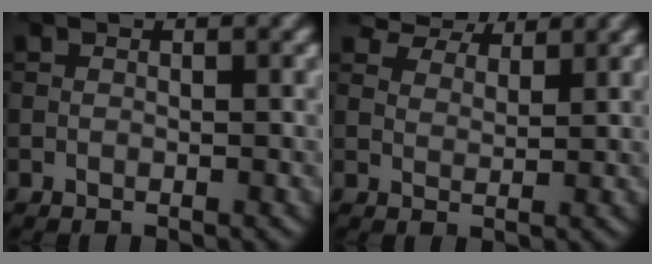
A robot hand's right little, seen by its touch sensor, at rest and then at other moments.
{"total": 7.9, "force": [6.7, 2.6, 3.1], "torque": [-0.070, -0.001, 0.114]}